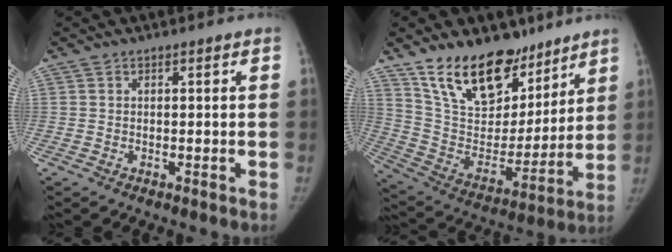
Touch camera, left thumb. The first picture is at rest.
{"total": 21.0, "force": [14.6, 11.3, 10.0], "torque": [-0.121, -0.080, 0.257]}